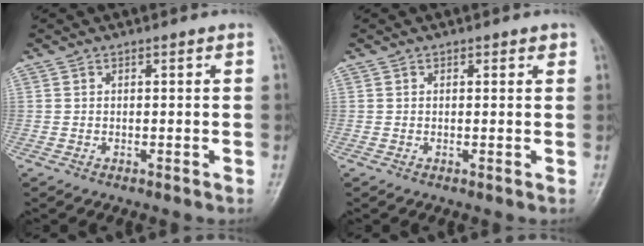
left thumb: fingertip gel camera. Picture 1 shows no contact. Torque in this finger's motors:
{"motor_torque": [0.03, 0.04, -0.01, -0.15, -0.01]}